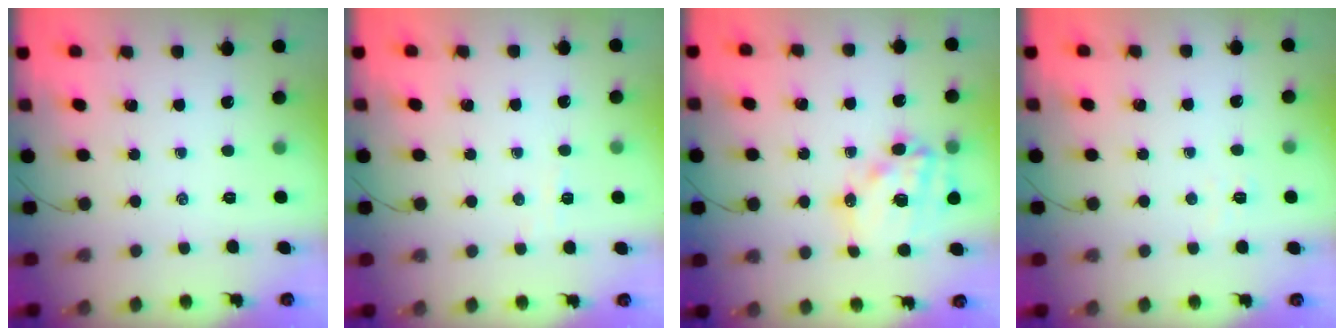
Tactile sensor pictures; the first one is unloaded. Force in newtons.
{"total": 3.4, "press": 3.2, "slide": 1.0}
{"total": 15.3, "press": 14.9, "slide": 3.3}
{"total": 2.3, "press": 2.2, "slide": 0.7}